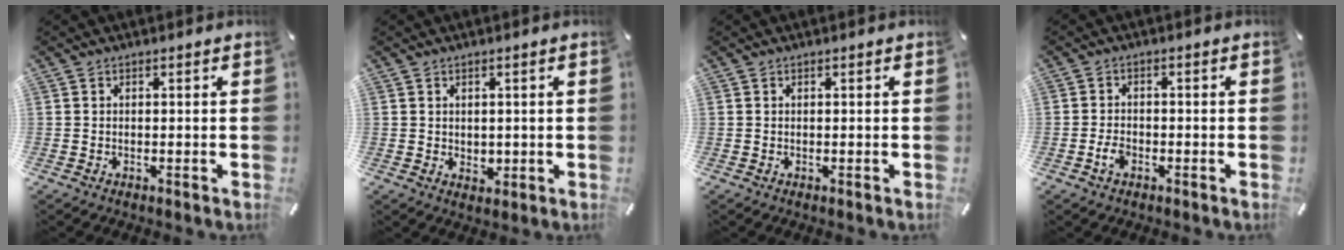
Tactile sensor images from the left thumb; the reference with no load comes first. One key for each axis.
{"total": 2.1, "fx": 0.3, "fy": 2.0, "fz": 0.7, "tx": -0.007, "ty": -0.001, "tz": 0.005}
{"total": 0.0}
{"total": 3.0, "fx": -1.6, "fy": 1.9, "fz": 1.7, "tx": -0.037, "ty": 0.005, "tz": -0.030}